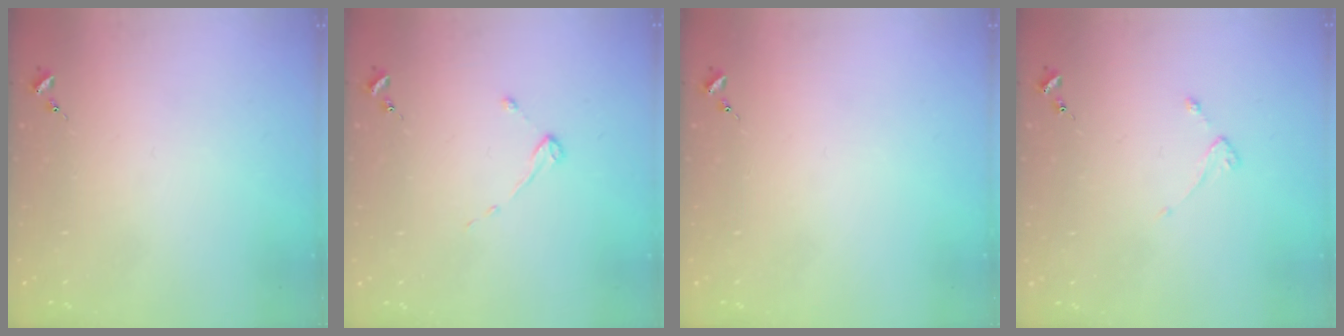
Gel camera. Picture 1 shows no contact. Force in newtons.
{"total": 2.7, "press": 2.7, "slide": 0.3}
{"total": 0.0}
{"total": 2.2, "press": 2.1, "slide": 0.4}